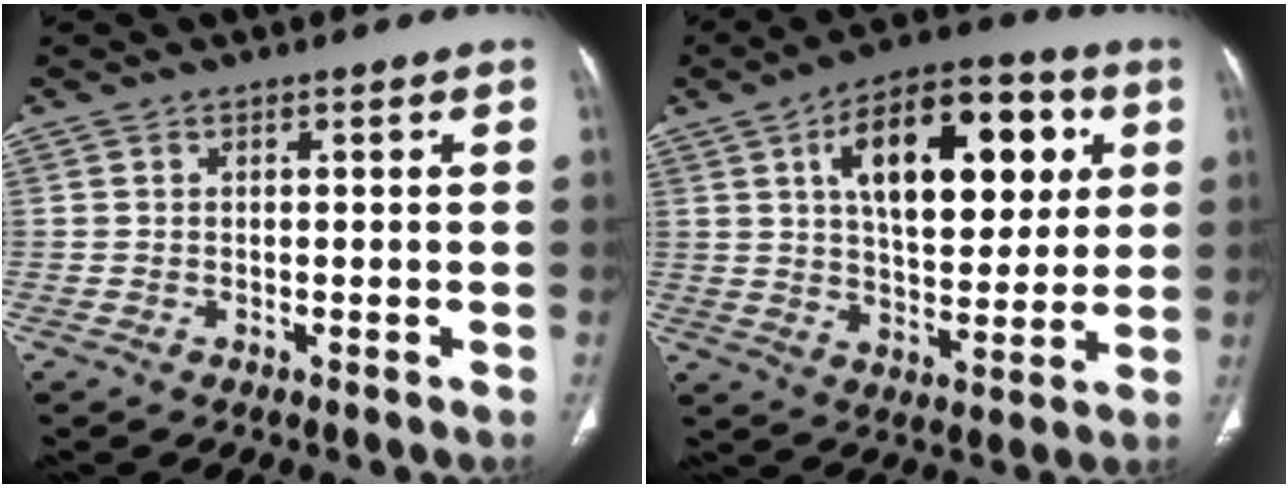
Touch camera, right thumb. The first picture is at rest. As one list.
[{"total": 21.3, "force": [6.8, 10.8, 17.1], "torque": [-0.216, -0.004, 0.101]}]